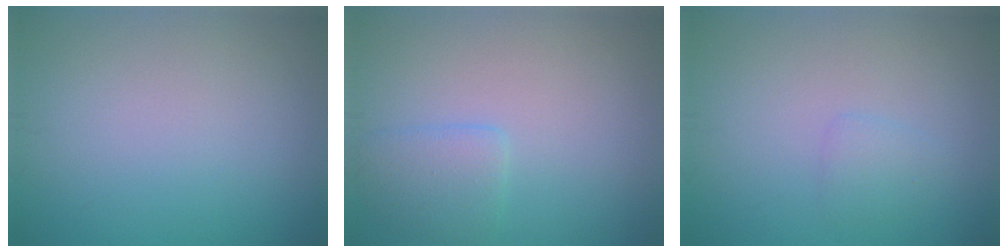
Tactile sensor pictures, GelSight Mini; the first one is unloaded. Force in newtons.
{"total": 2.3, "press": 2.3, "slide": 0.1}
{"total": 1.1, "press": 1.1, "slide": 0.1}